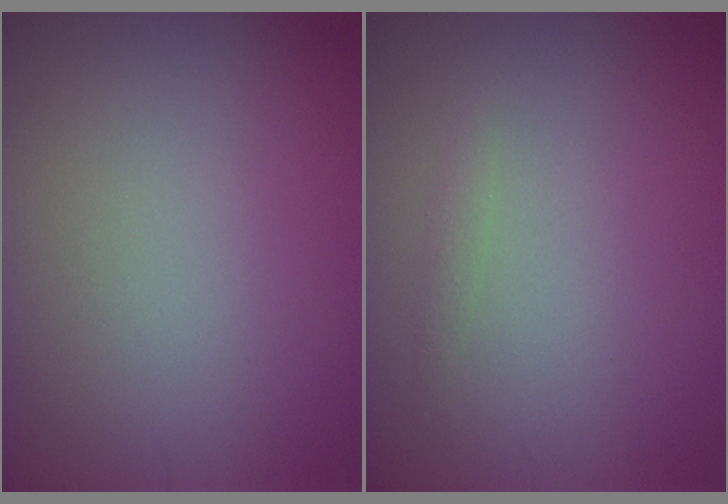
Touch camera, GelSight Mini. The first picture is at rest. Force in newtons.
{"total": 0.6, "press": 0.6, "slide": 0.0}